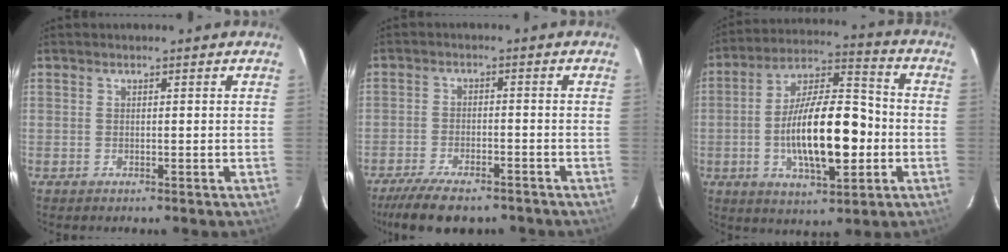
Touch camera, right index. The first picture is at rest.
{"total": 11.7, "force": [-9.4, 3.7, 5.9], "torque": [-0.133, -0.022, -0.154]}
{"total": 17.9, "force": [-3.3, 6.7, 16.3], "torque": [-0.292, 0.012, -0.055]}